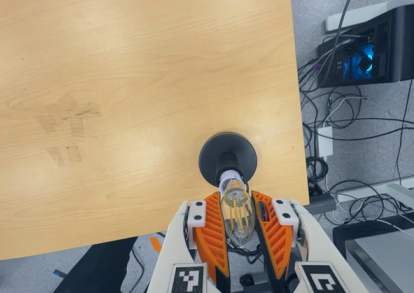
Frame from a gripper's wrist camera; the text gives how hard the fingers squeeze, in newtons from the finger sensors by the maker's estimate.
{"total": 9.2, "left": 8.1, "right": 10.3}